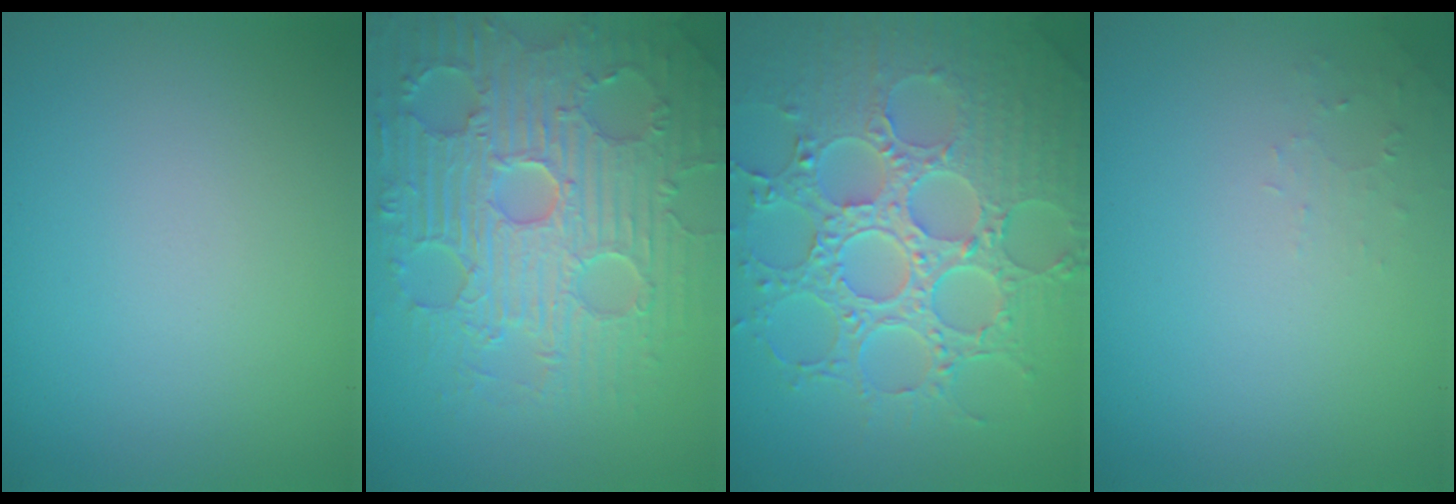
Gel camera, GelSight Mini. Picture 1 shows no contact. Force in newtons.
{"total": 9.1, "press": 6.7, "slide": 6.2}
{"total": 8.7, "press": 6.4, "slide": 5.9}
{"total": 0.9, "press": 0.9, "slide": 0.2}